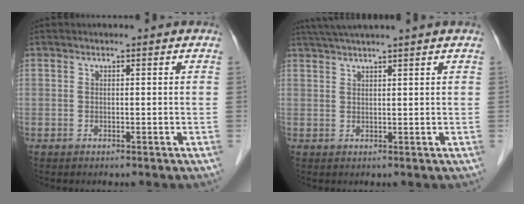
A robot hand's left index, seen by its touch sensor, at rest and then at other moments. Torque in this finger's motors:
{"motor_torque": [0.16, -1.23, 0.51, 0.14]}